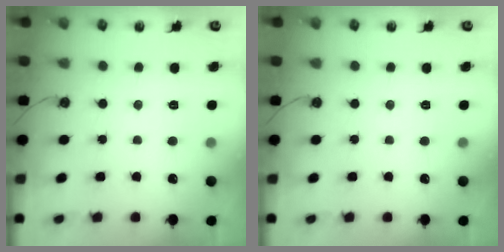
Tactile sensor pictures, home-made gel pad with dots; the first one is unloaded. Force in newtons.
{"total": 0.0}